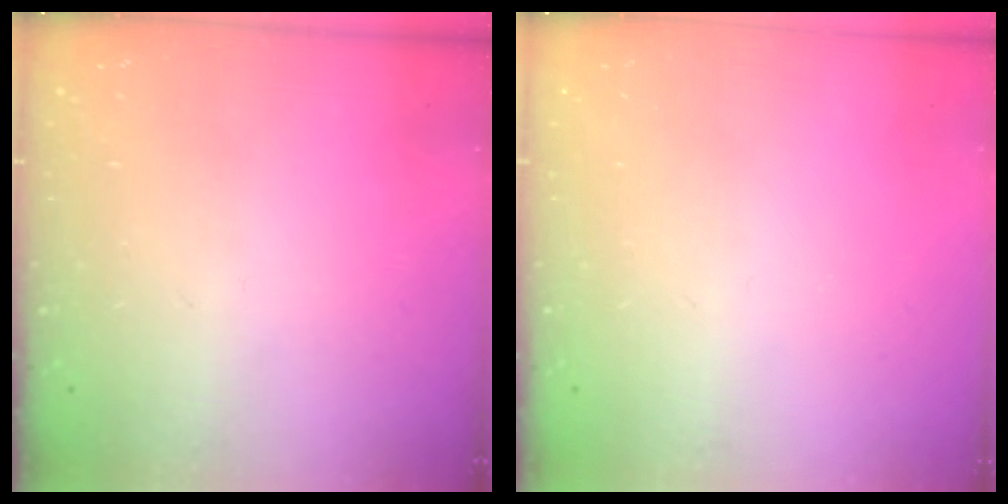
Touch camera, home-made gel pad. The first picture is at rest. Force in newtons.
{"total": 0.0}